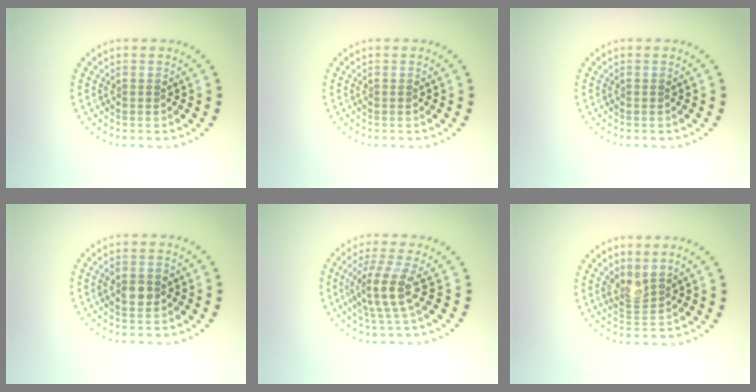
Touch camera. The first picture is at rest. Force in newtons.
{"total": 0.0}
{"total": 0.0}
{"total": 2.6, "press": 2.6, "slide": 0.3}
{"total": 3.6, "press": 2.9, "slide": 2.0}
{"total": 2.1, "press": 1.6, "slide": 1.3}